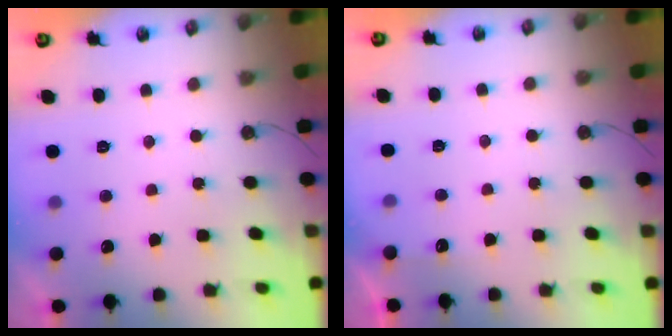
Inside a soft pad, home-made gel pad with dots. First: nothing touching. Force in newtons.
{"total": 3.0, "press": 2.9, "slide": 0.4}